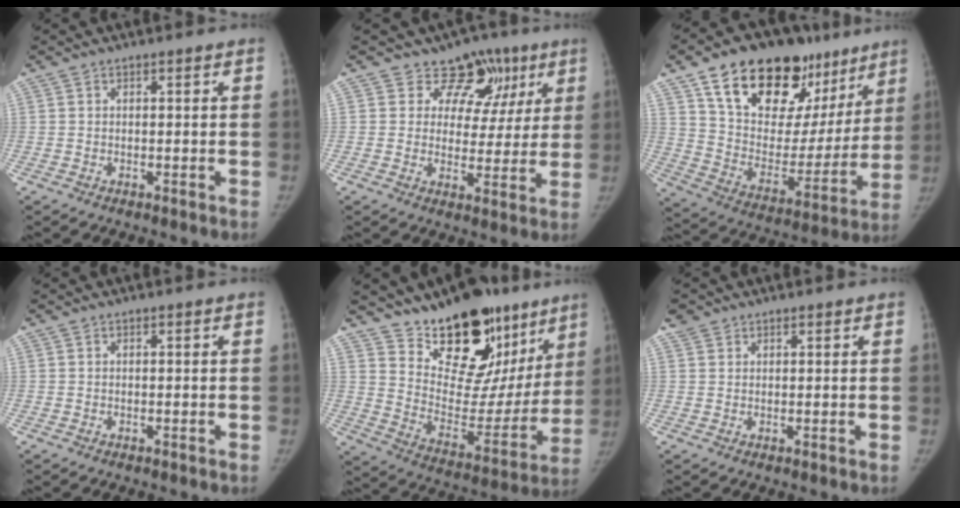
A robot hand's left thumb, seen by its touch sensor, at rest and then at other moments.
{"total": 10.3, "force": [6.1, 8.0, 2.1], "torque": [0.027, -0.017, 0.070]}
{"total": 29.4, "force": [17.8, 16.5, 16.5], "torque": [-0.209, -0.028, 0.290]}
{"total": 0.0}
{"total": 25.4, "force": [17.4, 13.1, 13.0], "torque": [-0.140, -0.092, 0.269]}
{"total": 2.0, "force": [1.4, 1.4, 0.0], "torque": [0.011, 0.000, 0.021]}